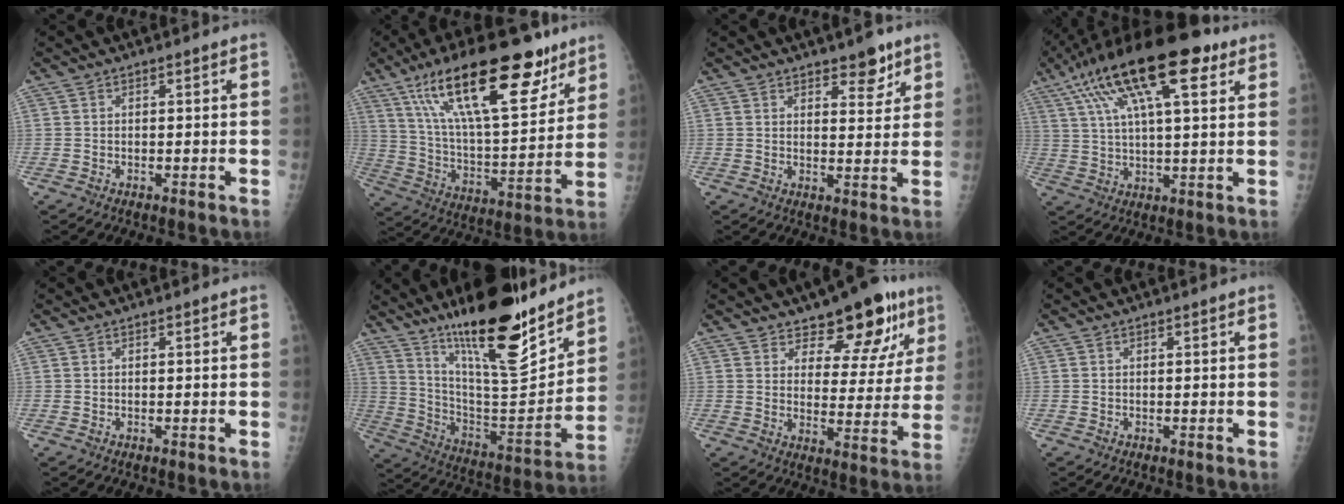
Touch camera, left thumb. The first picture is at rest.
{"total": 26.2, "force": [15.5, 9.1, 19.1], "torque": [-0.283, -0.043, 0.264]}
{"total": 5.2, "force": [3.7, 2.3, 2.9], "torque": [-0.014, -0.025, 0.052]}
{"total": 21.1, "force": [10.3, 7.1, 17.0], "torque": [-0.292, 0.005, 0.170]}
{"total": 0.0}
{"total": 24.4, "force": [17.4, 6.0, 15.9], "torque": [-0.222, -0.101, 0.291]}
{"total": 13.4, "force": [9.0, 6.5, 7.5], "torque": [-0.039, -0.052, 0.128]}
{"total": 0.0}